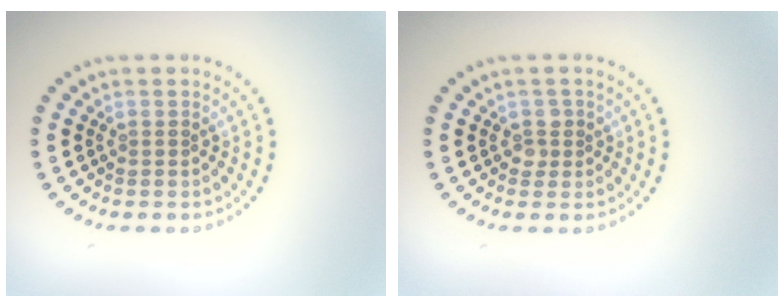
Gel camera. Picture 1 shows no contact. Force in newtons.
{"total": 1.2, "press": 1.1, "slide": 0.4}